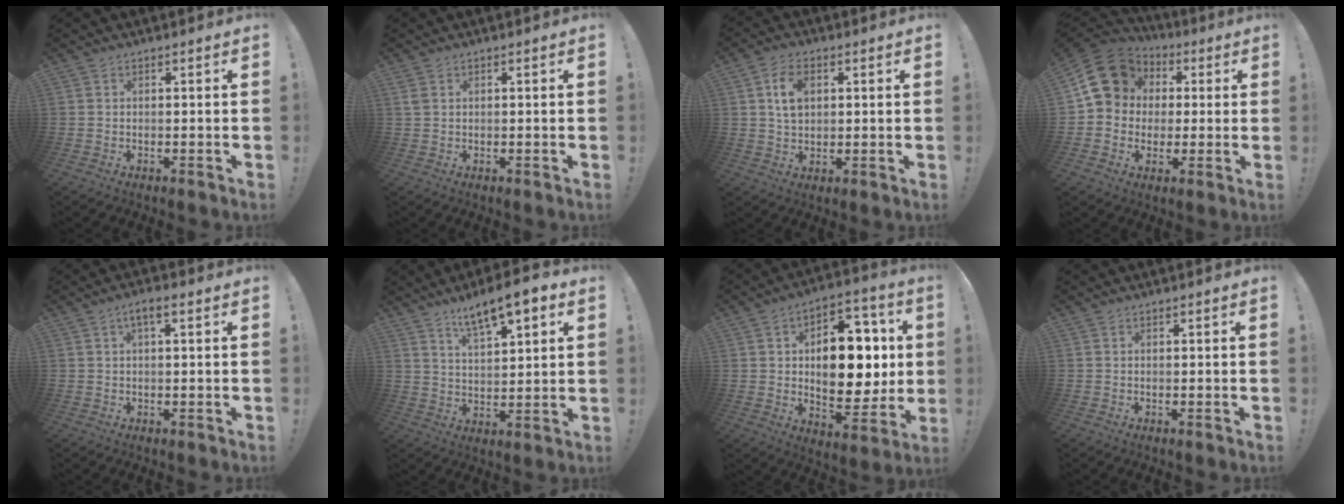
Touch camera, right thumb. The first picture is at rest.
{"total": 1.7, "force": [0.8, 1.0, 1.1], "torque": [-0.022, 0.004, 0.015]}
{"total": 7.6, "force": [2.3, 5.1, 5.2], "torque": [-0.084, -0.002, 0.040]}
{"total": 15.1, "force": [4.4, 12.5, 7.2], "torque": [-0.097, -0.010, 0.094]}
{"total": 3.6, "force": [1.0, 0.9, 3.3], "torque": [-0.051, 0.002, 0.011]}
{"total": 10.6, "force": [7.4, 3.0, 7.0], "torque": [-0.112, -0.040, 0.125]}
{"total": 19.8, "force": [2.8, 12.2, 15.3], "torque": [-0.218, -0.003, 0.053]}
{"total": 0.0}